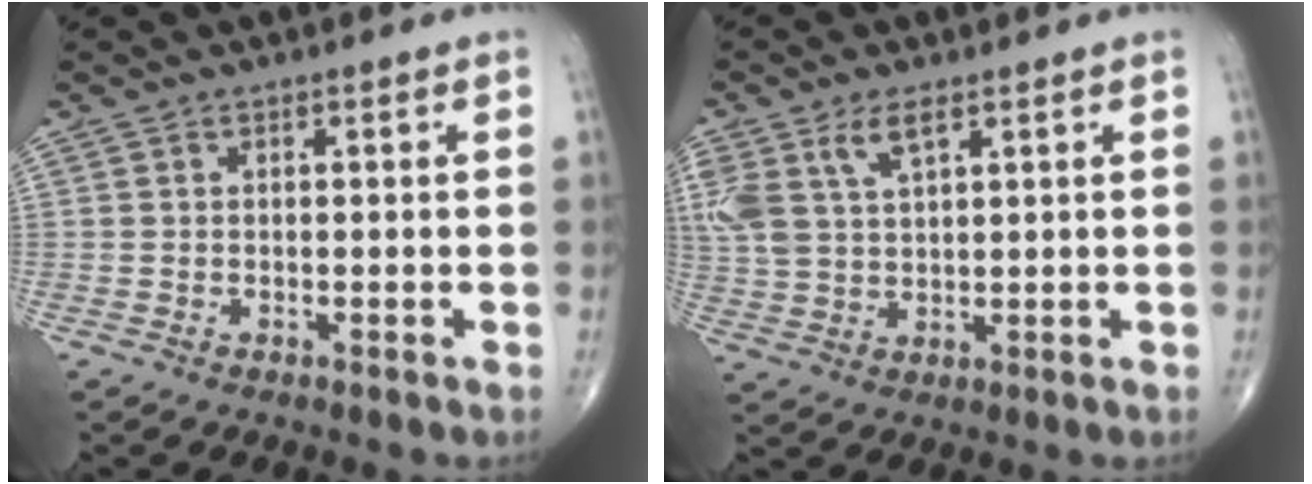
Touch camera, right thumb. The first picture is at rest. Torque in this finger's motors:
{"motor_torque": [0.02, 0.04, 0.61, 0.58, 0.08]}